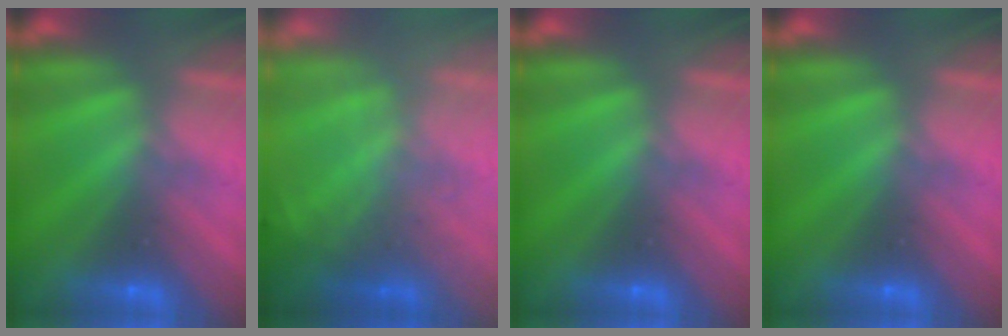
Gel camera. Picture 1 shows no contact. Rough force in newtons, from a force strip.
{"total": 6.9}
{"total": 0.0}
{"total": 0.0}